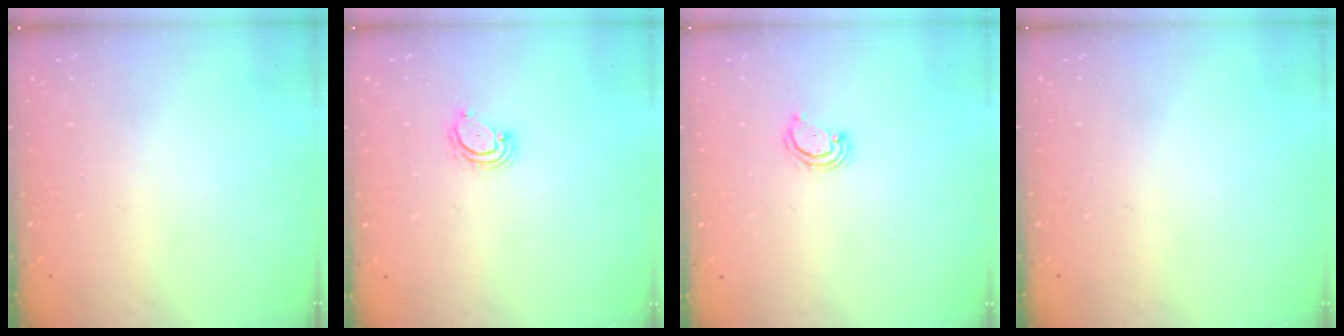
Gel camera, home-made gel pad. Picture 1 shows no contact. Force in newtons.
{"total": 3.2, "press": 3.2, "slide": 0.3}
{"total": 2.8, "press": 2.8, "slide": 0.2}
{"total": 0.0}